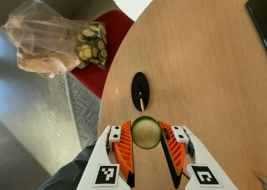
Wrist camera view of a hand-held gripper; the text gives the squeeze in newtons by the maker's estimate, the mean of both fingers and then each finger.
{"total": 8.7, "left": 8.5, "right": 8.8}